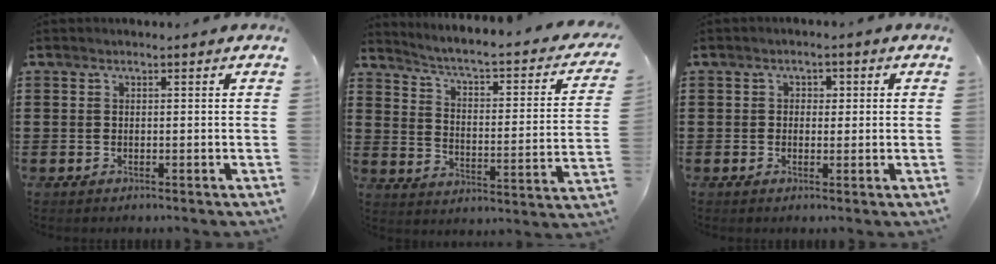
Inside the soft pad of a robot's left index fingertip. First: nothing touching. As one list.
[{"total": 3.2, "force": [2.1, 0.1, 2.3], "torque": [-0.060, -0.033, 0.022]}, {"total": 1.6, "force": [-0.3, 1.4, 0.8], "torque": [-0.020, 0.010, -0.009]}]